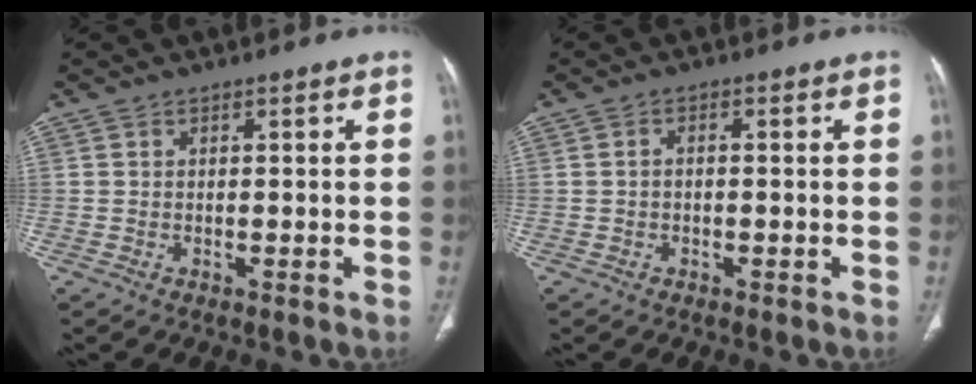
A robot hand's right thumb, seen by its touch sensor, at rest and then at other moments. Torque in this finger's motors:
{"motor_torque": [-0.24, 0.22, -0.14, 0.11, -0.05]}